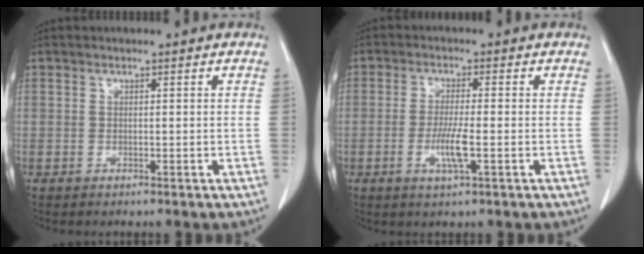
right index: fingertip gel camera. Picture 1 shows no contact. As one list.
[{"total": 5.0, "force": [-1.4, 0.2, 4.8], "torque": [-0.095, -0.010, -0.025]}]